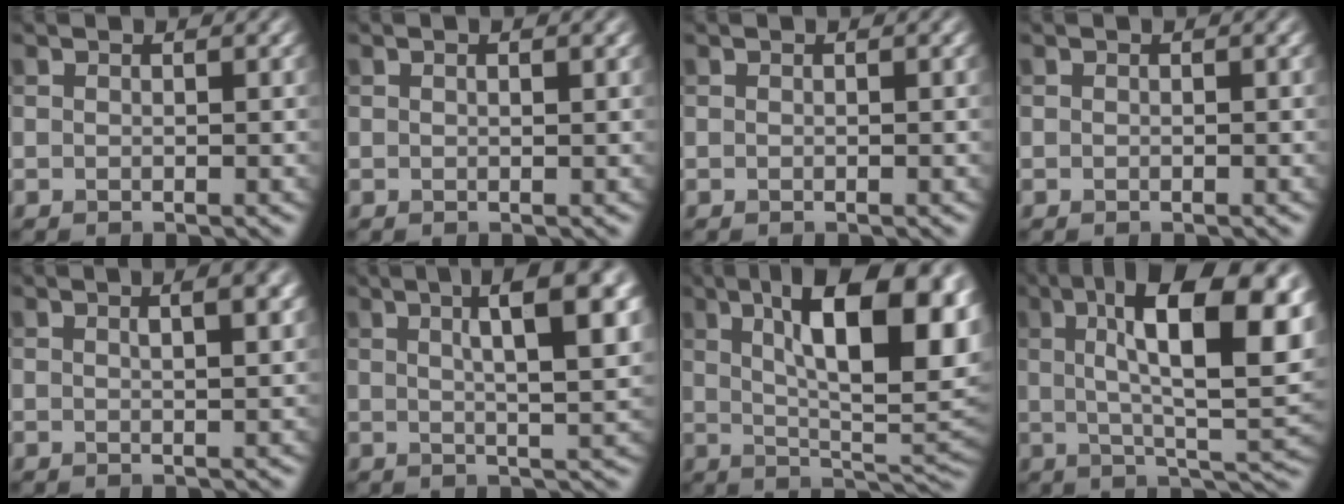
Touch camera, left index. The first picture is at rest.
{"total": 0.5, "force": [0.0, 0.2, 0.5], "torque": [0.003, 0.003, -0.004]}
{"total": 0.0}
{"total": 0.5, "force": [-0.4, -0.2, -0.3], "torque": [0.000, -0.001, -0.002]}
{"total": 3.2, "force": [0.9, 1.3, 2.9], "torque": [-0.012, 0.016, 0.002]}
{"total": 7.5, "force": [1.9, 1.7, 7.1], "torque": [-0.086, 0.013, 0.041]}
{"total": 14.8, "force": [4.4, 5.3, 13.1], "torque": [-0.177, 0.012, 0.080]}
{"total": 13.7, "force": [3.6, 4.0, 12.5], "torque": [-0.192, 0.008, 0.072]}